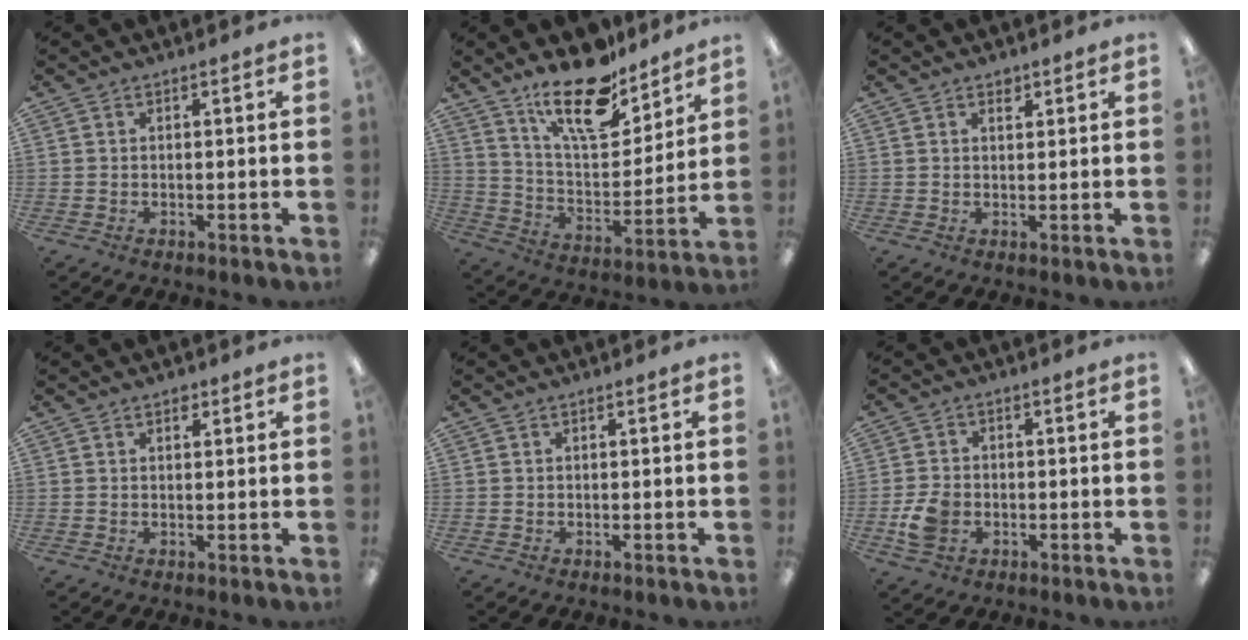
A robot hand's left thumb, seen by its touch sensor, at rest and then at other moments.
{"total": 19.1, "force": [14.3, 7.2, 10.4], "torque": [-0.177, -0.087, 0.244]}
{"total": 1.6, "force": [1.3, 0.8, 0.7], "torque": [-0.007, -0.004, 0.022]}
{"total": 1.6, "force": [1.0, 0.9, 0.8], "torque": [-0.001, -0.004, 0.015]}
{"total": 0.0}
{"total": 6.3, "force": [-1.9, 4.7, 3.7], "torque": [-0.070, 0.005, -0.035]}